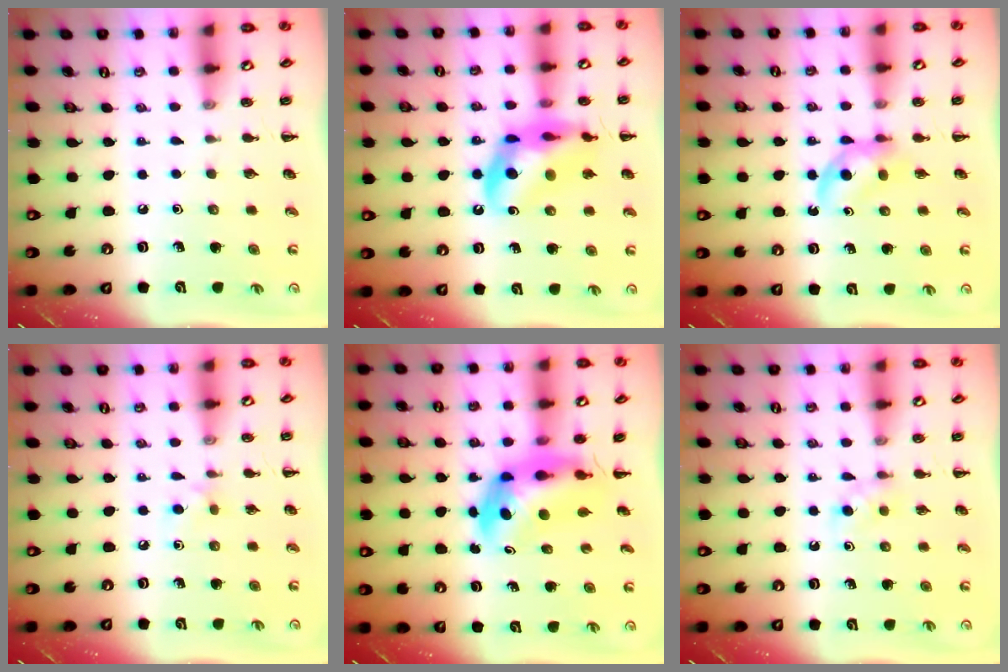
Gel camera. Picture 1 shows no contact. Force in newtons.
{"total": 15.7, "press": 15.3, "slide": 3.4}
{"total": 4.4, "press": 4.1, "slide": 1.6}
{"total": 5.0, "press": 4.8, "slide": 1.4}
{"total": 6.0, "press": 5.7, "slide": 1.8}
{"total": 3.0, "press": 2.7, "slide": 1.2}